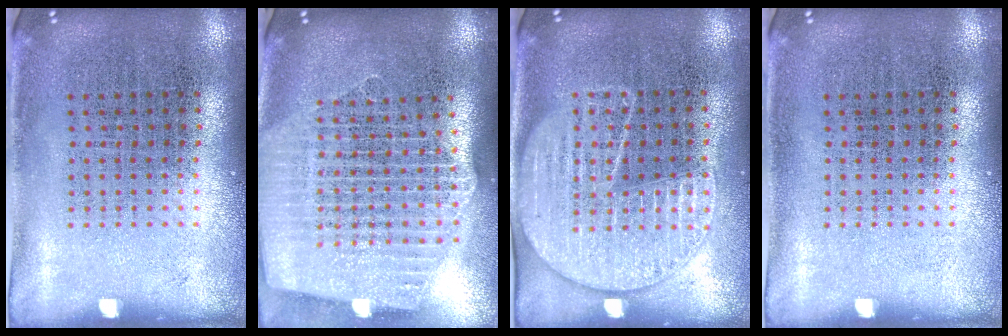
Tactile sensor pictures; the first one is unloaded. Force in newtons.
{"total": 2.5, "press": 2.1, "slide": 1.3}
{"total": 1.8, "press": 1.6, "slide": 0.8}
{"total": 0.0}